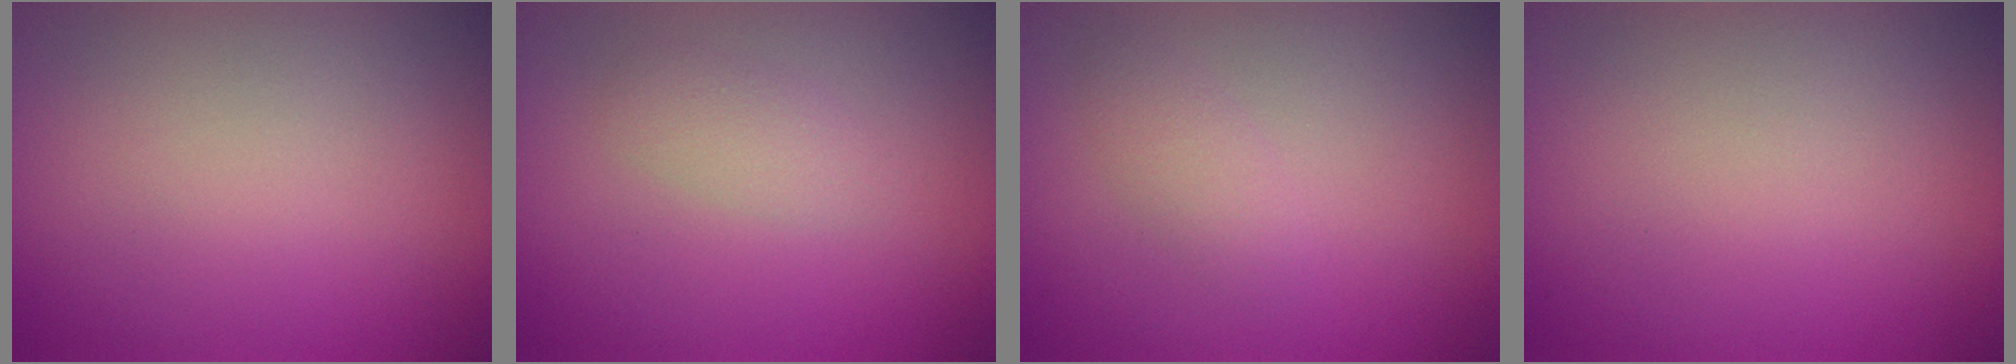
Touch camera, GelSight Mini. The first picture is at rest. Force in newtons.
{"total": 1.8, "press": 1.8, "slide": 0.0}
{"total": 1.6, "press": 1.6, "slide": 0.1}
{"total": 0.0}